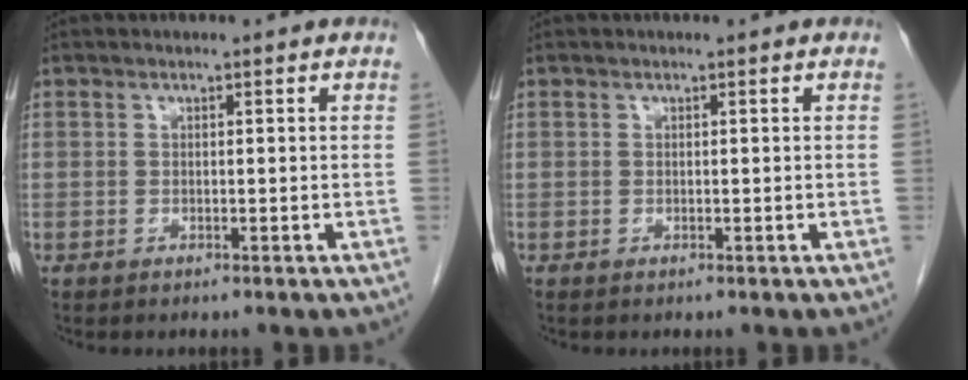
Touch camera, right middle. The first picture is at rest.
{"total": 0.0}